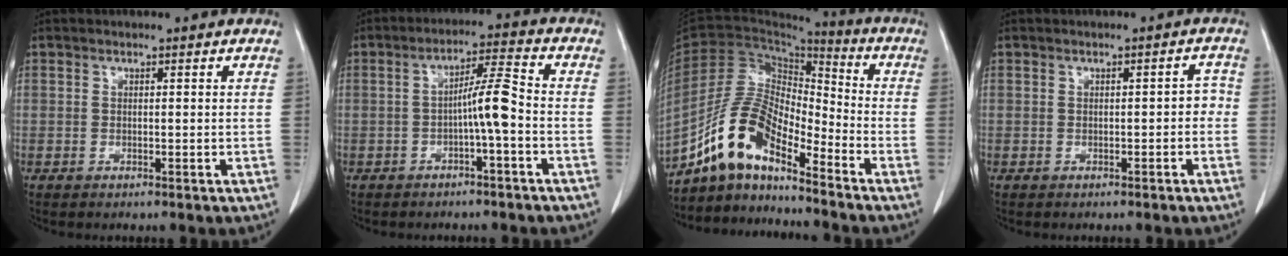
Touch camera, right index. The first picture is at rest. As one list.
[{"total": 5.8, "force": [-1.5, -0.1, 5.6], "torque": [-0.097, 0.014, -0.025]}, {"total": 11.5, "force": [-9.1, 3.1, 6.2], "torque": [-0.137, 0.026, -0.170]}, {"total": 2.1, "force": [-0.6, 1.0, 1.7], "torque": [-0.018, 0.011, -0.007]}]